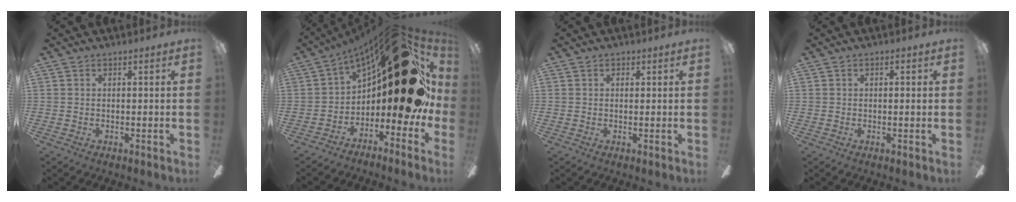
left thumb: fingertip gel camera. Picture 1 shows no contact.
{"total": 28.0, "force": [8.5, 11.9, 23.9], "torque": [-0.304, -0.066, 0.166]}
{"total": 0.6, "force": [0.3, 0.5, 0.3], "torque": [0.003, -0.001, 0.003]}
{"total": 0.8, "force": [0.0, 0.3, 0.8], "torque": [-0.014, 0.003, -0.001]}